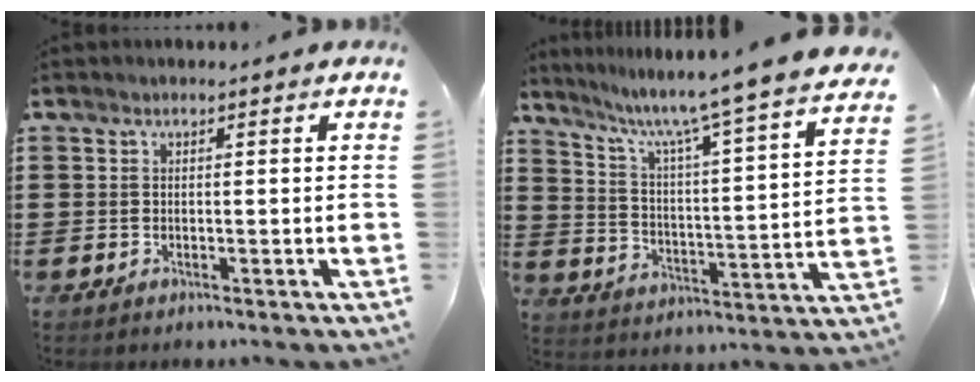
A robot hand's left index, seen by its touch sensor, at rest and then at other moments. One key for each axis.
{"total": 7.0, "fx": 5.8, "fy": -1.2, "fz": 3.7, "tx": -0.098, "ty": -0.058, "tz": 0.082}